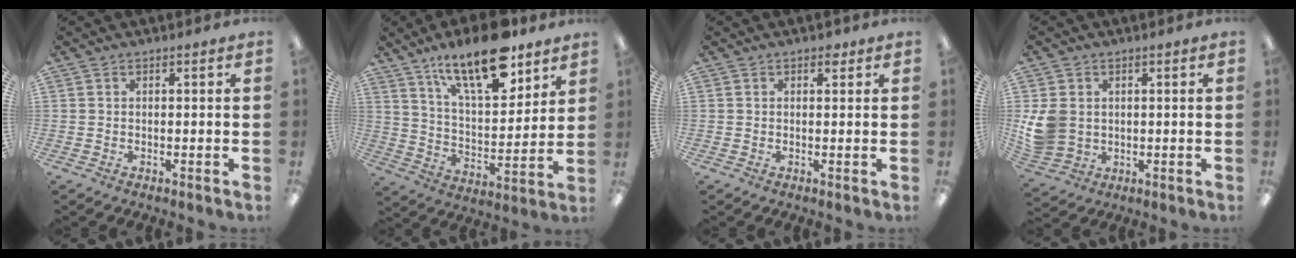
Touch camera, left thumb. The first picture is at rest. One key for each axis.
{"total": 18.2, "fx": 12.7, "fy": 6.5, "fz": 11.3, "tx": -0.179, "ty": -0.070, "tz": 0.210}
{"total": 1.2, "fx": 0.8, "fy": 0.6, "fz": 0.6, "tx": 0.004, "ty": -0.004, "tz": 0.010}
{"total": 8.0, "fx": 1.1, "fy": 6.8, "fz": 4.0, "tx": -0.099, "ty": 0.010, "tz": 0.026}